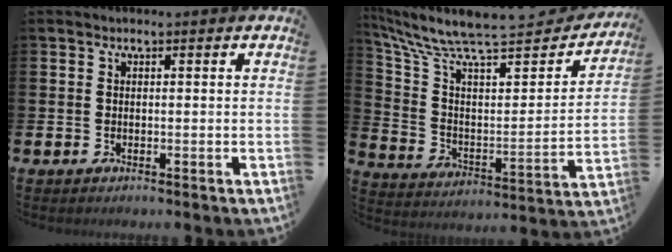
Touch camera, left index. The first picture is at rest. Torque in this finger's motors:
{"motor_torque": [0.14, -0.87, 0.63, 0.21]}